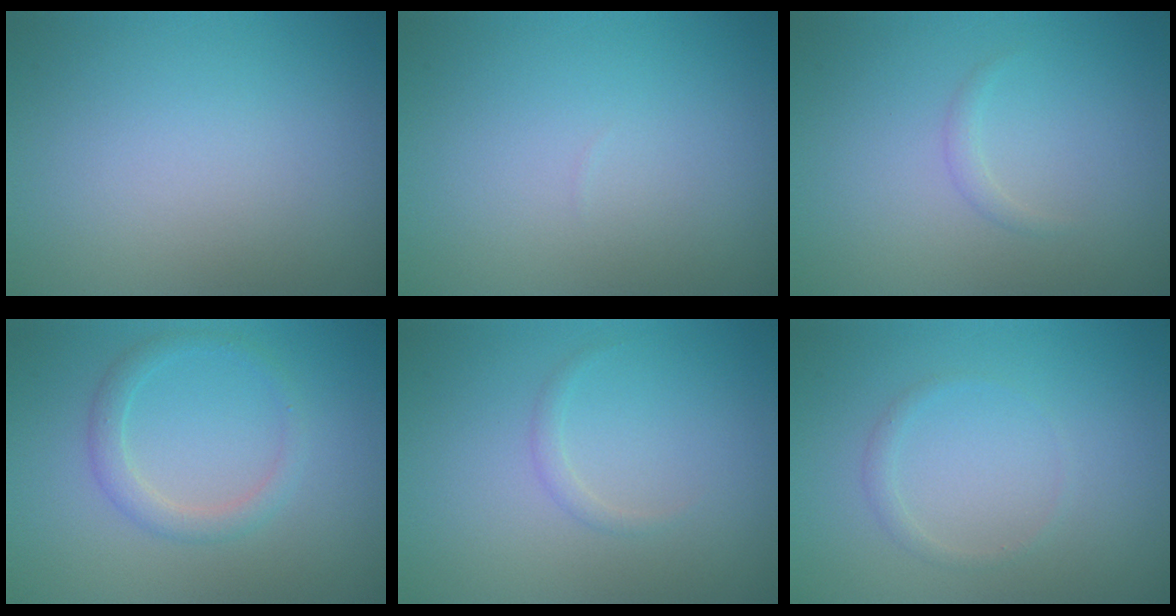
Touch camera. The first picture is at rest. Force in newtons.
{"total": 0.0}
{"total": 0.7, "press": 0.7, "slide": 0.0}
{"total": 2.0, "press": 2.0, "slide": 0.0}
{"total": 0.7, "press": 0.7, "slide": 0.0}
{"total": 0.8, "press": 0.8, "slide": 0.1}